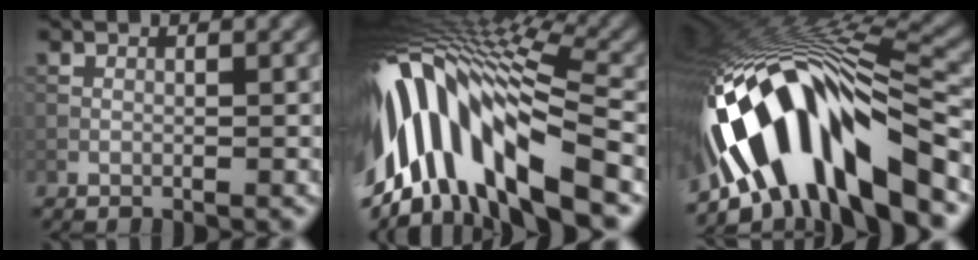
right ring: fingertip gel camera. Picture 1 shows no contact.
{"total": 15.7, "force": [-3.5, 6.6, 13.8], "torque": [-0.261, 0.007, -0.049]}
{"total": 14.4, "force": [-5.6, 4.9, 12.3], "torque": [-0.218, 0.021, -0.089]}